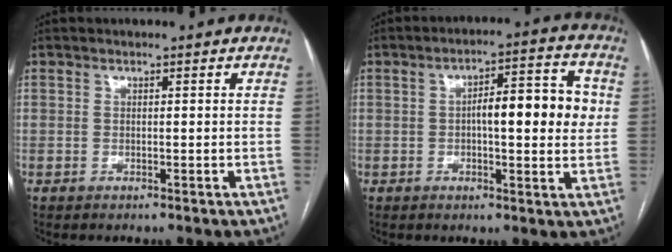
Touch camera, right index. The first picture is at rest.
{"total": 10.1, "force": [0.7, 2.7, 9.7], "torque": [-0.137, 0.025, 0.009]}